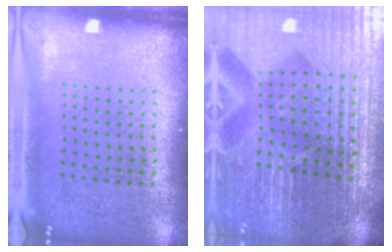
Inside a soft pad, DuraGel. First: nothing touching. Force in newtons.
{"total": 5.4, "press": 5.1, "slide": 1.8}